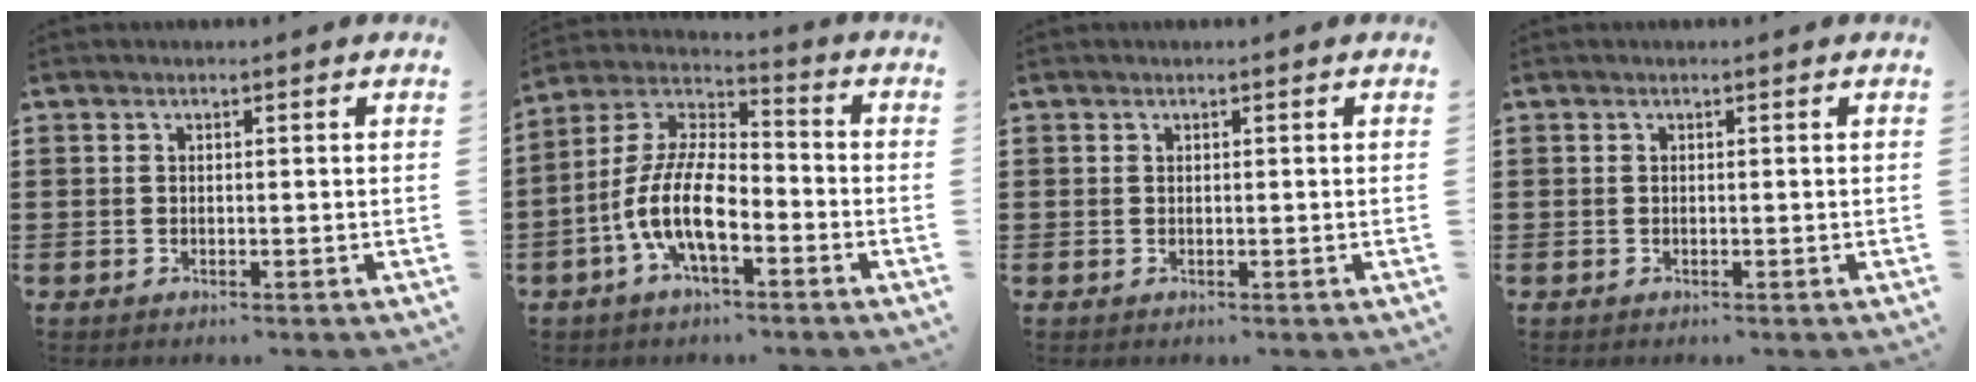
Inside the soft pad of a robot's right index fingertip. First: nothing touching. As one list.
[{"total": 11.2, "force": [-4.6, 4.4, 9.2], "torque": [-0.223, -0.008, -0.092]}, {"total": 0.0}, {"total": 0.0}]